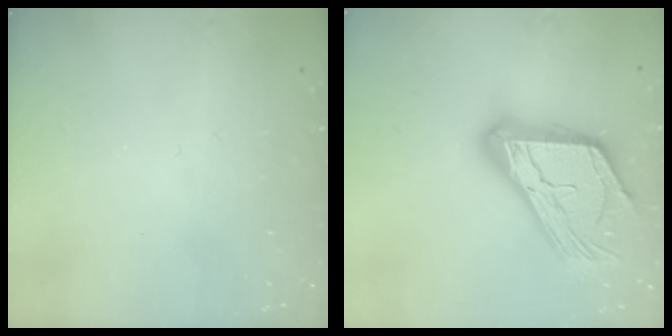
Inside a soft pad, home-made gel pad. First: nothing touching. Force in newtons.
{"total": 23.5, "press": 23.4, "slide": 2.1}